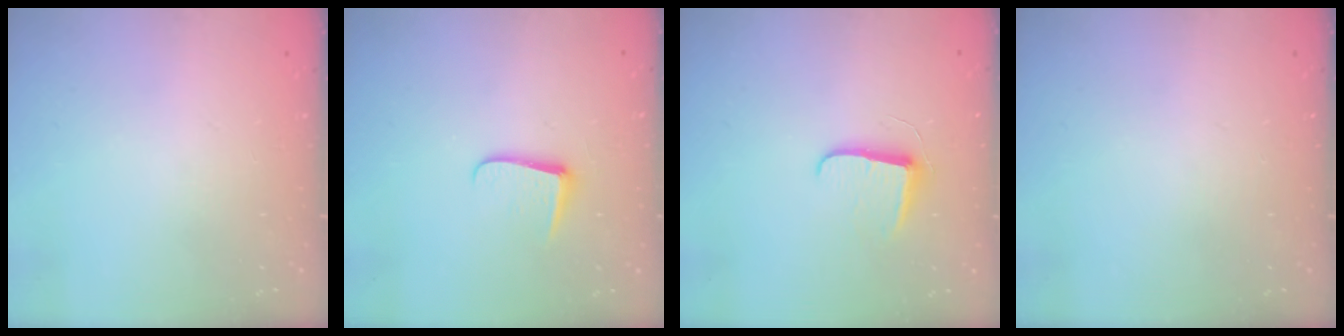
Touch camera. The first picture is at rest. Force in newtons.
{"total": 6.0, "press": 6.0, "slide": 0.8}
{"total": 7.3, "press": 7.3, "slide": 0.4}
{"total": 0.0}